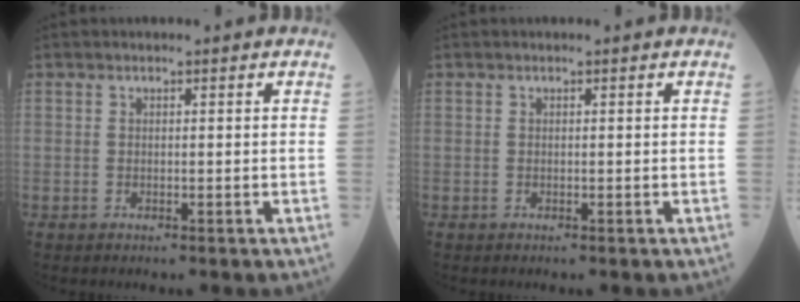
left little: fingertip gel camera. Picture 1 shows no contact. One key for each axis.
{"total": 0.0}